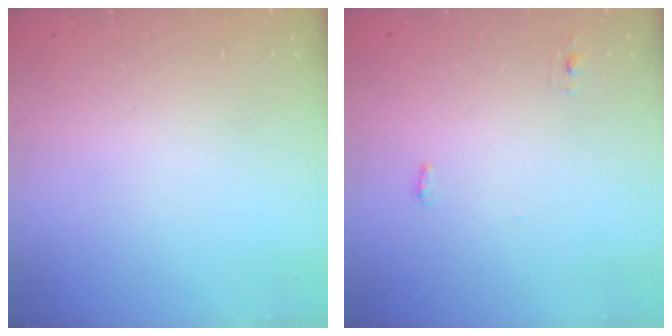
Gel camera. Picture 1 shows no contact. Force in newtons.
{"total": 7.6, "press": 3.8, "slide": 6.6}